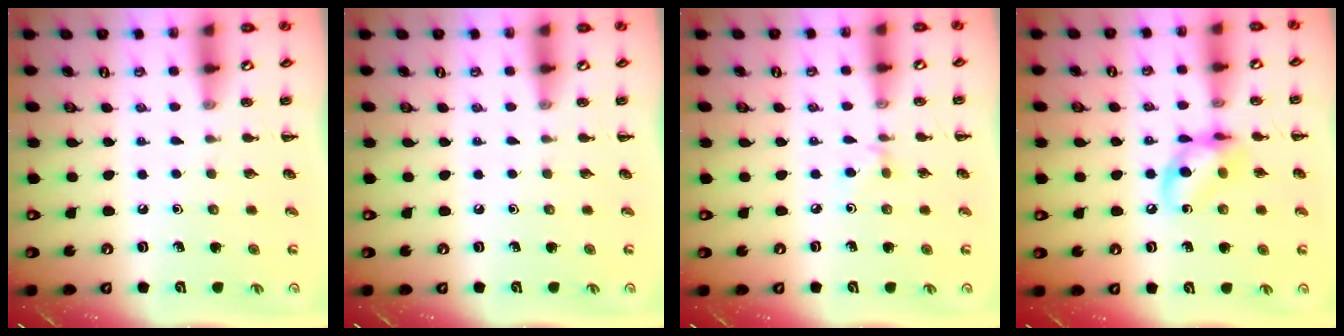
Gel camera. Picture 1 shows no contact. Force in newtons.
{"total": 0.0}
{"total": 2.9, "press": 2.8, "slide": 0.9}
{"total": 11.2, "press": 11.1, "slide": 1.7}